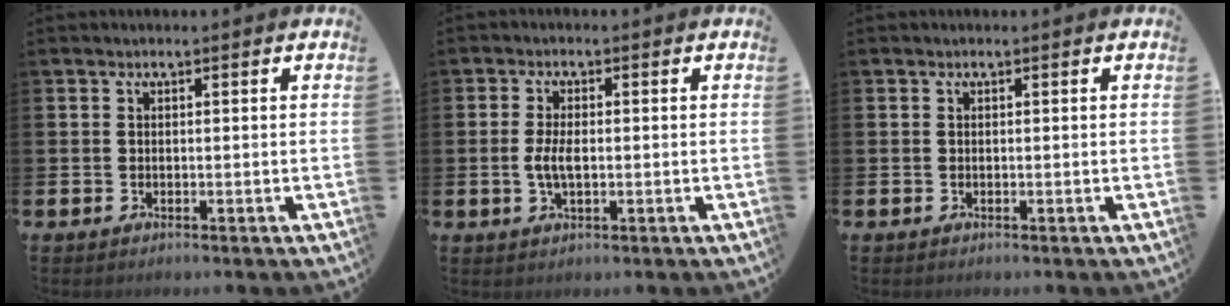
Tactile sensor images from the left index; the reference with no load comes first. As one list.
[{"total": 3.3, "force": [-0.3, 1.5, 3.0], "torque": [-0.061, 0.000, -0.009]}, {"total": 0.0}]